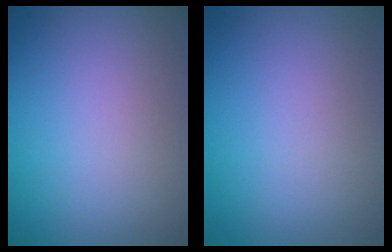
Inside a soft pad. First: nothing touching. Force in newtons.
{"total": 0.0}